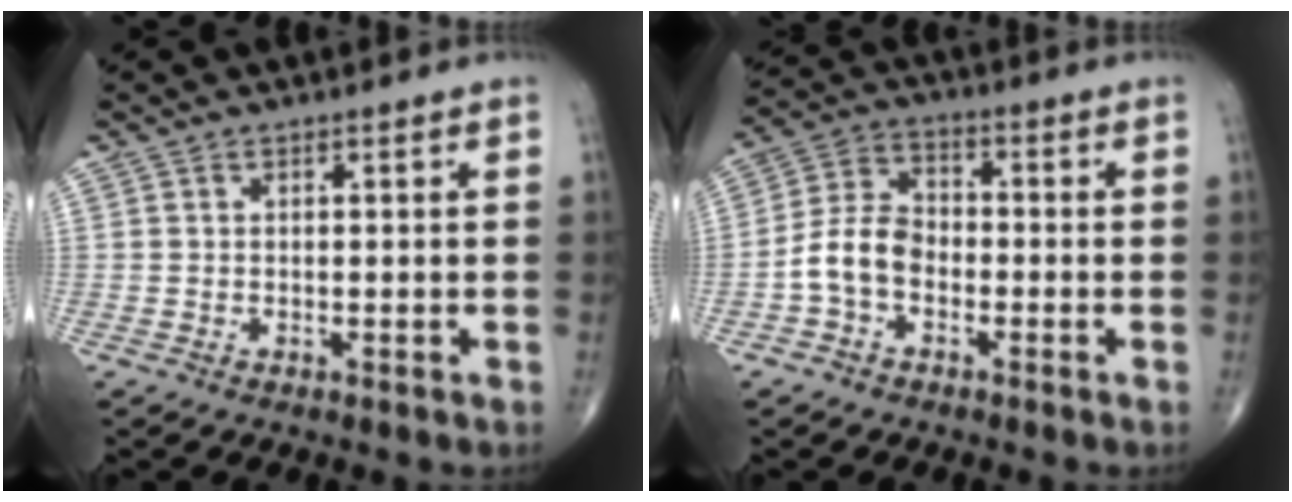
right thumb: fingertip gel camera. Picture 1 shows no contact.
{"total": 7.8, "force": [-2.5, 5.4, 5.1], "torque": [-0.090, 0.033, -0.060]}